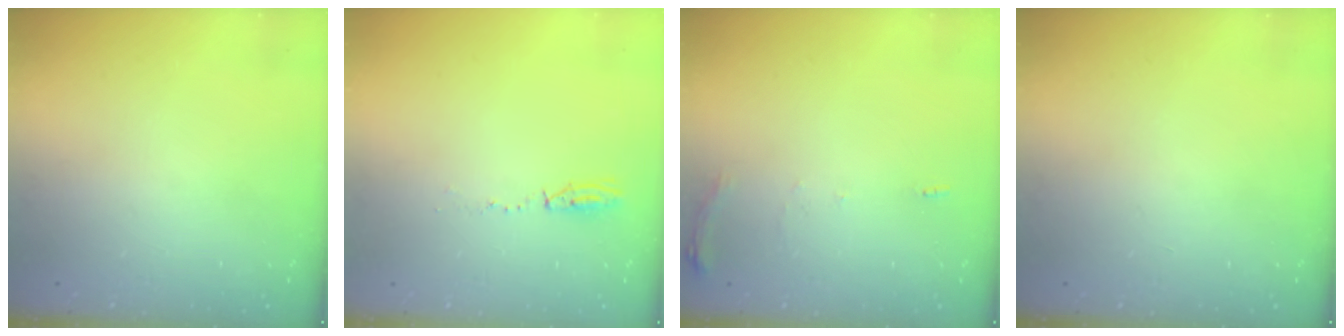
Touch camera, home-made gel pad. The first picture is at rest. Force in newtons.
{"total": 3.9, "press": 3.8, "slide": 0.9}
{"total": 5.7, "press": 5.7, "slide": 0.8}
{"total": 0.0}